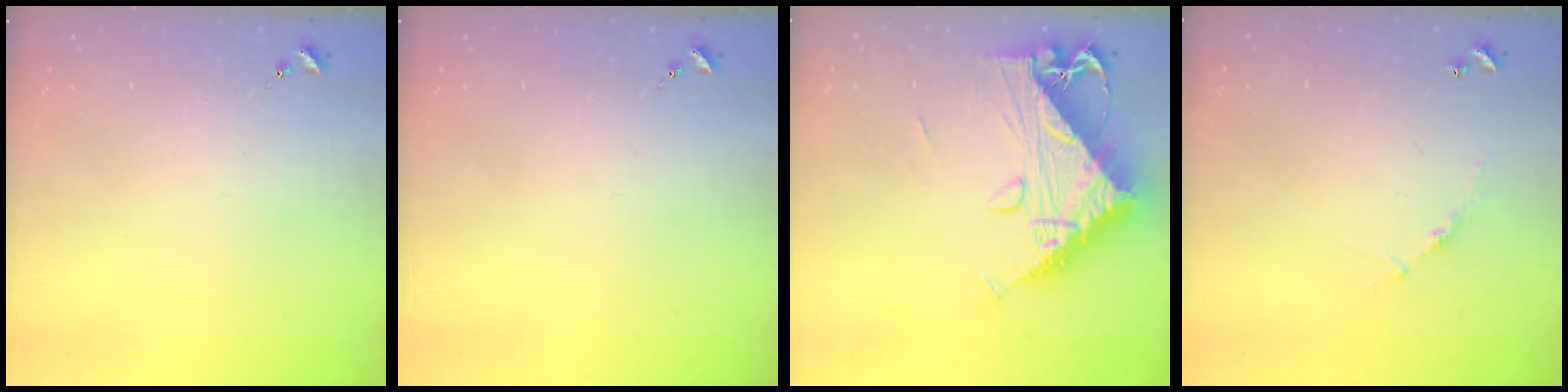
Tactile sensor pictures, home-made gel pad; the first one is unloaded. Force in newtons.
{"total": 0.0}
{"total": 15.5, "press": 15.5, "slide": 1.5}
{"total": 5.1, "press": 5.1, "slide": 0.4}